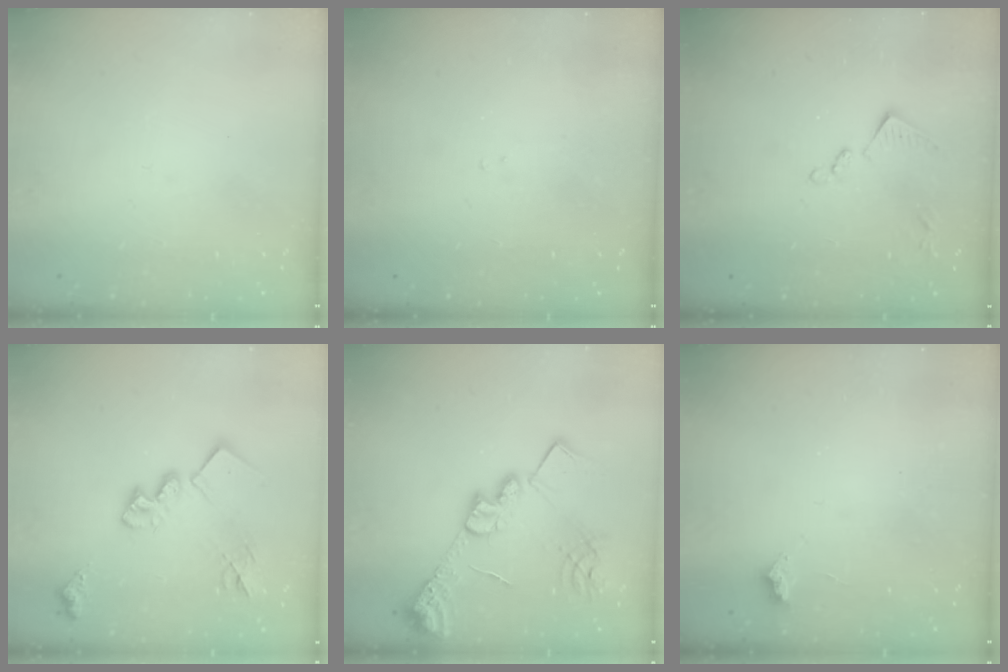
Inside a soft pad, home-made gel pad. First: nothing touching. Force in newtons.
{"total": 3.7, "press": 3.7, "slide": 0.6}
{"total": 9.1, "press": 9.1, "slide": 0.5}
{"total": 18.6, "press": 18.6, "slide": 1.1}
{"total": 18.1, "press": 18.0, "slide": 1.8}
{"total": 2.4, "press": 2.4, "slide": 0.4}